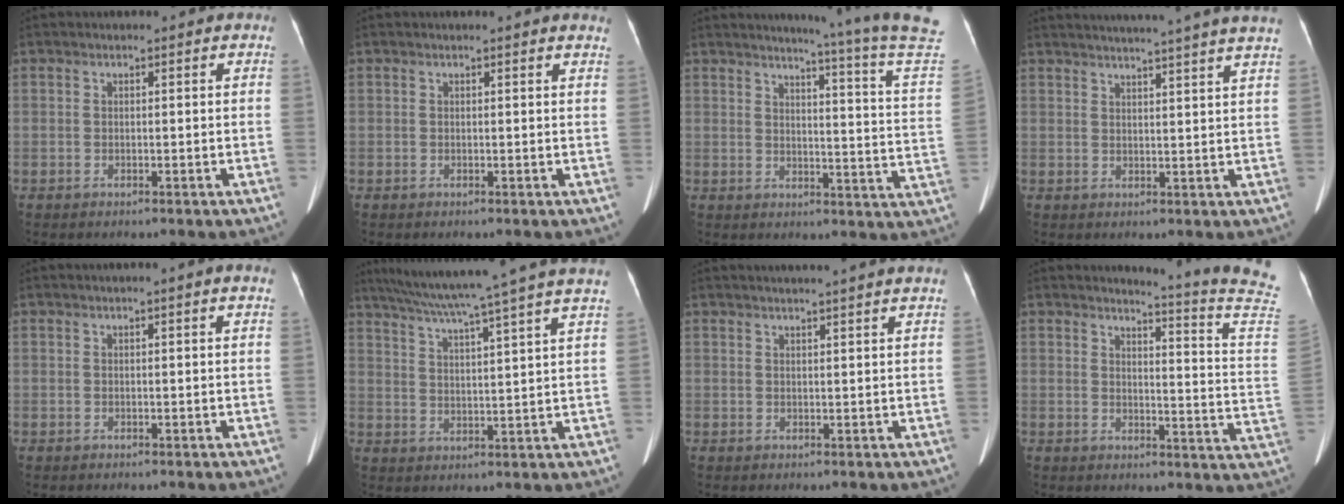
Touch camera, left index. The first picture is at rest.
{"total": 2.0, "force": [1.9, 0.5, 0.4], "torque": [-0.013, -0.004, 0.001]}
{"total": 16.5, "force": [14.8, -3.8, 6.2], "torque": [-0.094, -0.114, 0.160]}
{"total": 18.4, "force": [16.7, -1.5, 7.6], "torque": [-0.122, -0.022, 0.204]}
{"total": 0.7, "force": [0.3, -0.1, 0.6], "torque": [-0.013, 0.007, 0.009]}
{"total": 19.4, "force": [16.1, -2.1, 10.5], "torque": [-0.182, -0.004, 0.219]}
{"total": 7.5, "force": [6.8, -1.0, 3.1], "torque": [-0.035, 0.019, 0.071]}
{"total": 13.4, "force": [12.7, -3.0, 2.7], "torque": [-0.044, -0.127, 0.127]}